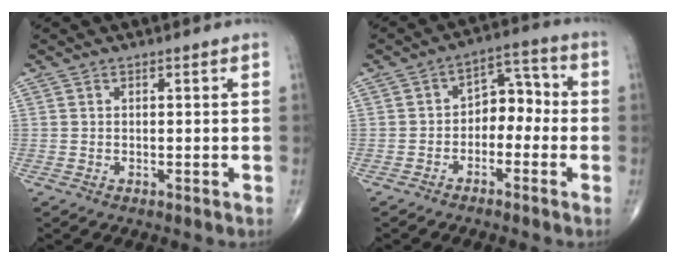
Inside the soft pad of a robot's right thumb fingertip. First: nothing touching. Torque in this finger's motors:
{"motor_torque": [-0.13, 0.04, 0.20, 0.10, 0.08]}